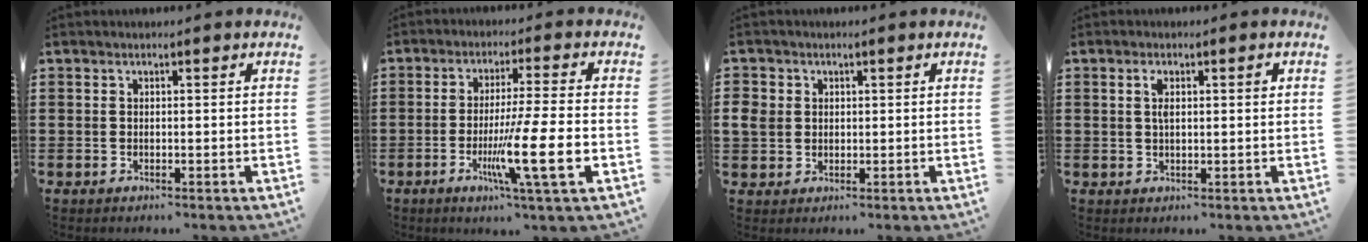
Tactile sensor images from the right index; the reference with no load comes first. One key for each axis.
{"total": 11.5, "fx": -3.4, "fy": 0.2, "fz": 11.0, "tx": -0.207, "ty": -0.019, "tz": -0.064}
{"total": 3.0, "fx": 0.5, "fy": 2.8, "fz": 1.0, "tx": -0.038, "ty": 0.007, "tz": 0.005}
{"total": 2.5, "fx": 0.6, "fy": 0.6, "fz": 2.3, "tx": -0.045, "ty": 0.003, "tz": 0.008}